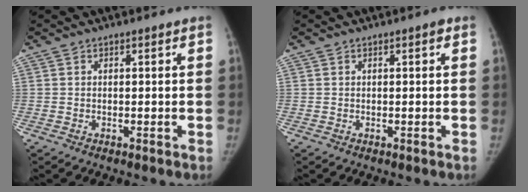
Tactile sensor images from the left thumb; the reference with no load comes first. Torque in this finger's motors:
{"motor_torque": [0.22, -0.05, 0.31, -0.22, 0.06]}